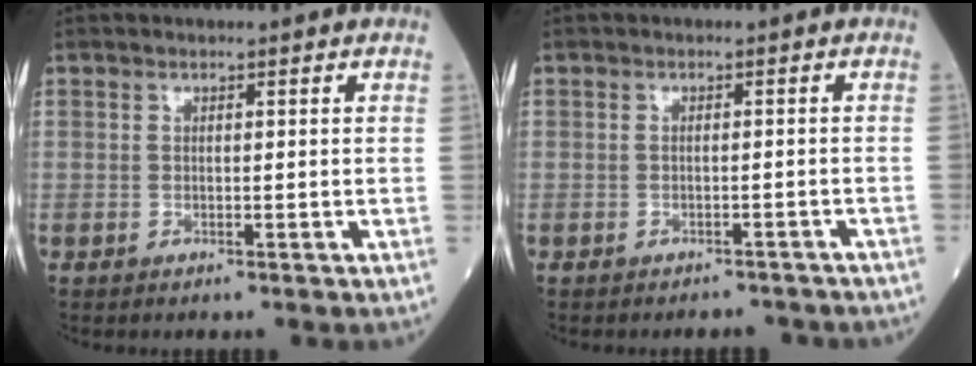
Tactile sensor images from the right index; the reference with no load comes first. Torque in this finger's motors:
{"motor_torque": [0.15, -0.48, -0.34, -0.11]}